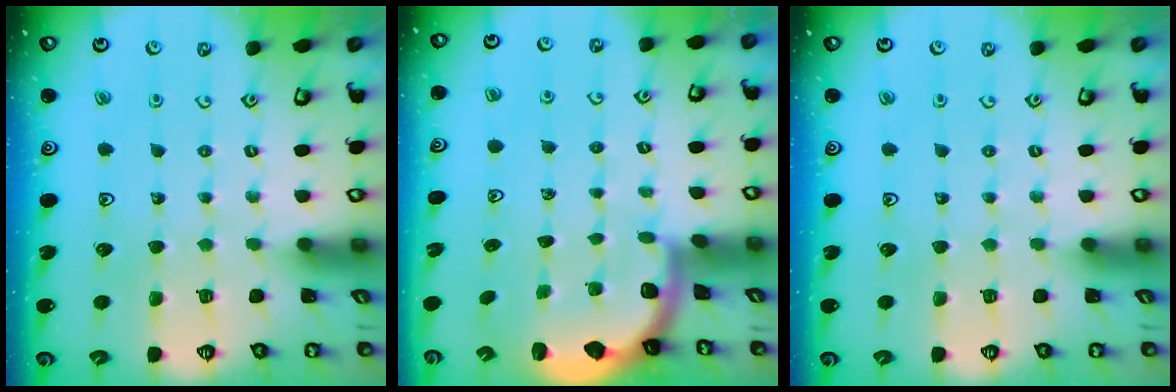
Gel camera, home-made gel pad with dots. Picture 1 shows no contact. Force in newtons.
{"total": 2.0, "press": 2.0, "slide": 0.5}
{"total": 0.0}